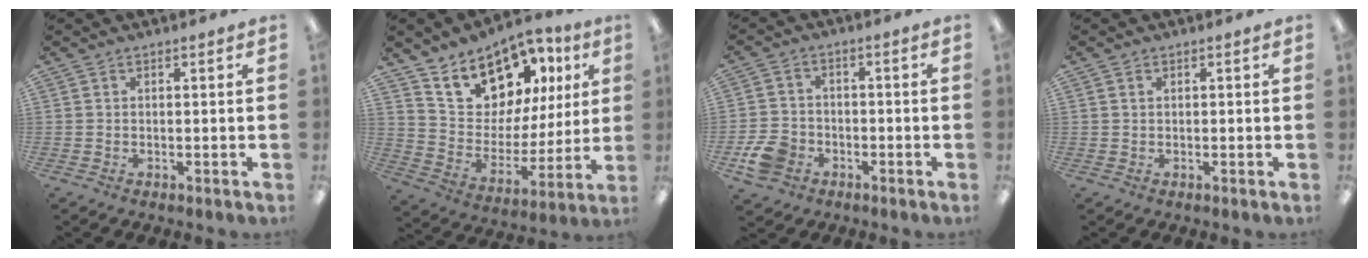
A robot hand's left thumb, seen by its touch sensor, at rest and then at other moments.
{"total": 16.1, "force": [11.9, 9.4, 5.3], "torque": [-0.107, -0.084, 0.220]}
{"total": 7.5, "force": [-3.4, 5.7, 3.4], "torque": [-0.076, 0.024, -0.062]}
{"total": 0.7, "force": [0.3, 0.6, 0.3], "torque": [-0.008, 0.004, 0.005]}